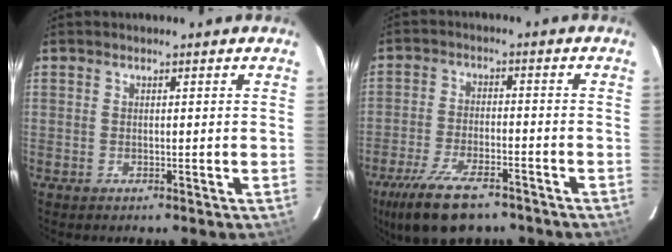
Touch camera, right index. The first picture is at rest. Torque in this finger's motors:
{"motor_torque": [1.30, -0.84, 0.55, 0.13]}